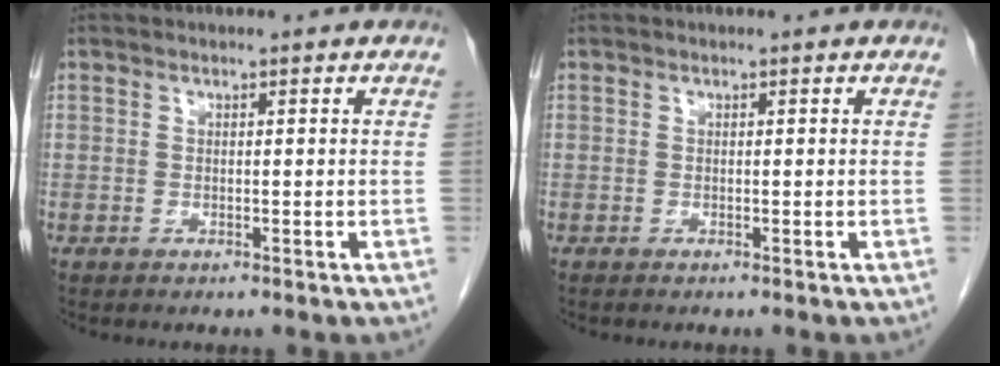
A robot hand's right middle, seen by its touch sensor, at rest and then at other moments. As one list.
[{"total": 0.0}]